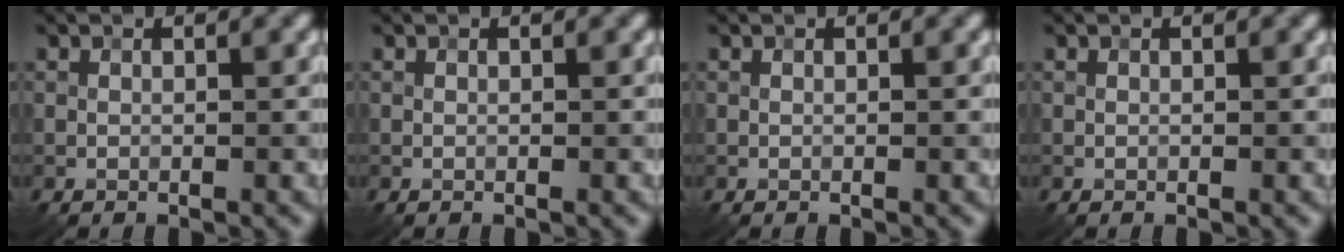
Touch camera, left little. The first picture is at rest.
{"total": 0.0}
{"total": 0.0}
{"total": 0.0}